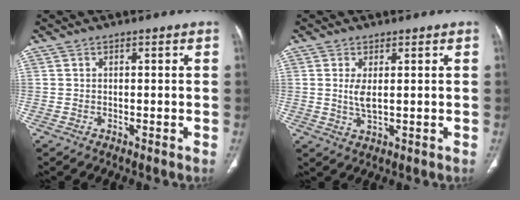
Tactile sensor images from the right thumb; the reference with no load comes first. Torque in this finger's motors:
{"motor_torque": [-0.50, 0.55, 0.47, -0.15, -0.01]}